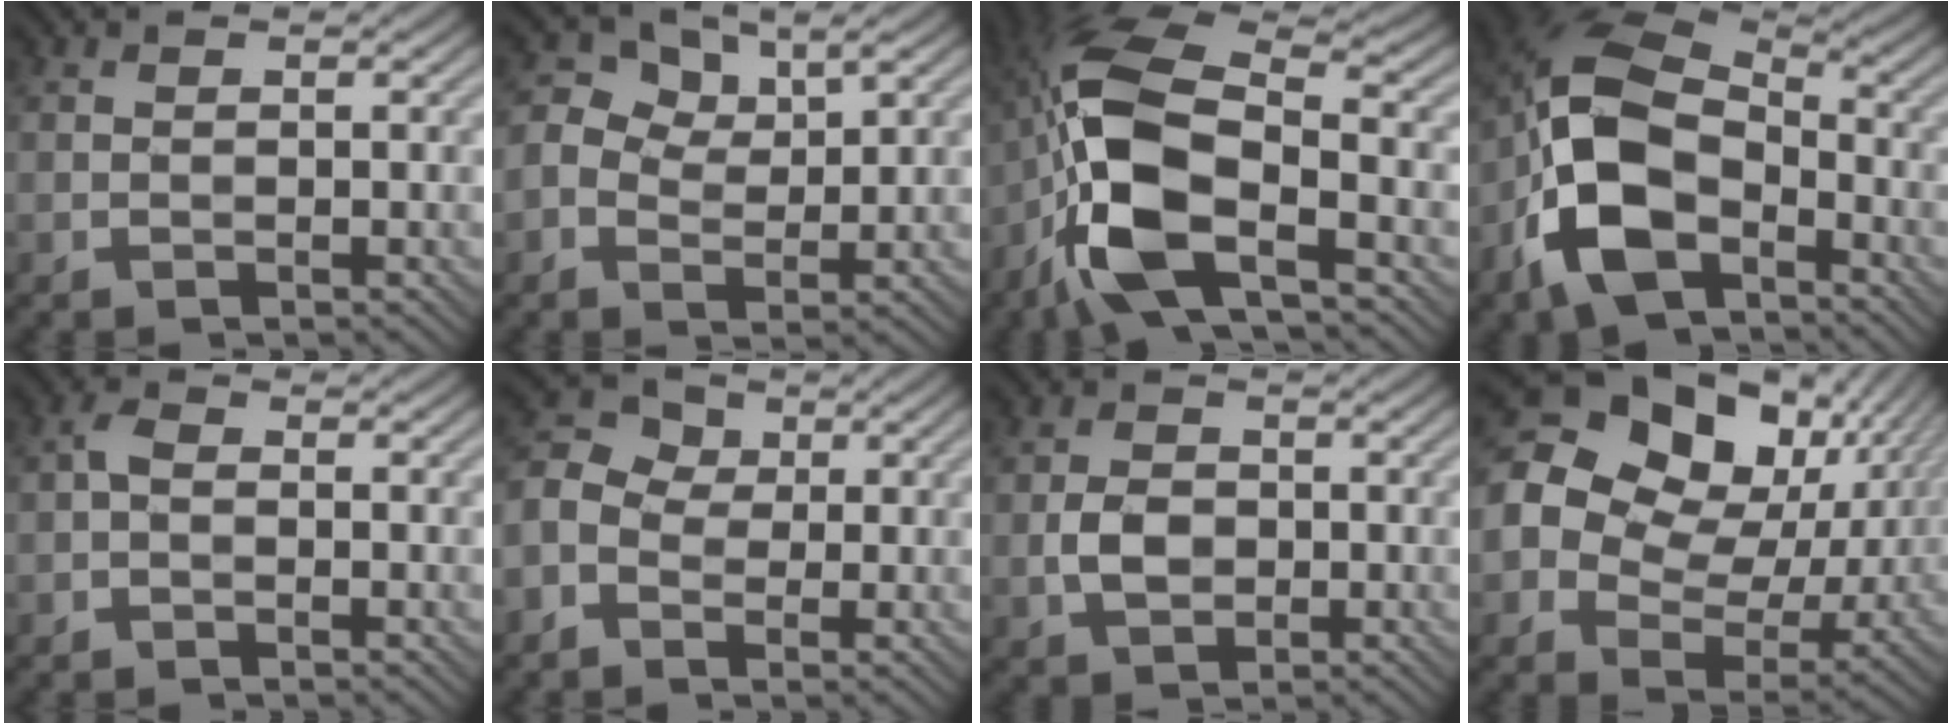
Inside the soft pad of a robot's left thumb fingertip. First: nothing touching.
{"total": 4.2, "force": [1.2, 2.9, 2.8], "torque": [-0.057, 0.001, 0.021]}
{"total": 12.3, "force": [-4.4, 4.7, 10.5], "torque": [-0.241, 0.001, -0.095]}
{"total": 14.2, "force": [-5.7, 8.6, 9.8], "torque": [-0.233, -0.031, -0.116]}
{"total": 1.7, "force": [-0.5, 1.1, 1.2], "torque": [-0.027, 0.007, -0.016]}
{"total": 5.9, "force": [-1.3, 4.6, 3.4], "torque": [-0.099, 0.009, -0.034]}
{"total": 3.5, "force": [-0.7, 2.5, 2.3], "torque": [-0.050, 0.001, -0.017]}
{"total": 19.6, "force": [4.9, 14.4, 12.3], "torque": [-0.255, 0.022, 0.102]}